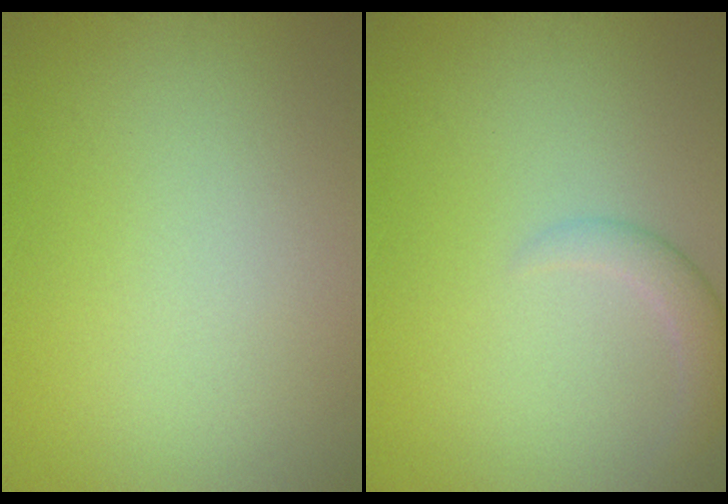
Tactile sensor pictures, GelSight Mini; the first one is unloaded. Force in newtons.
{"total": 1.8, "press": 1.8, "slide": 0.1}